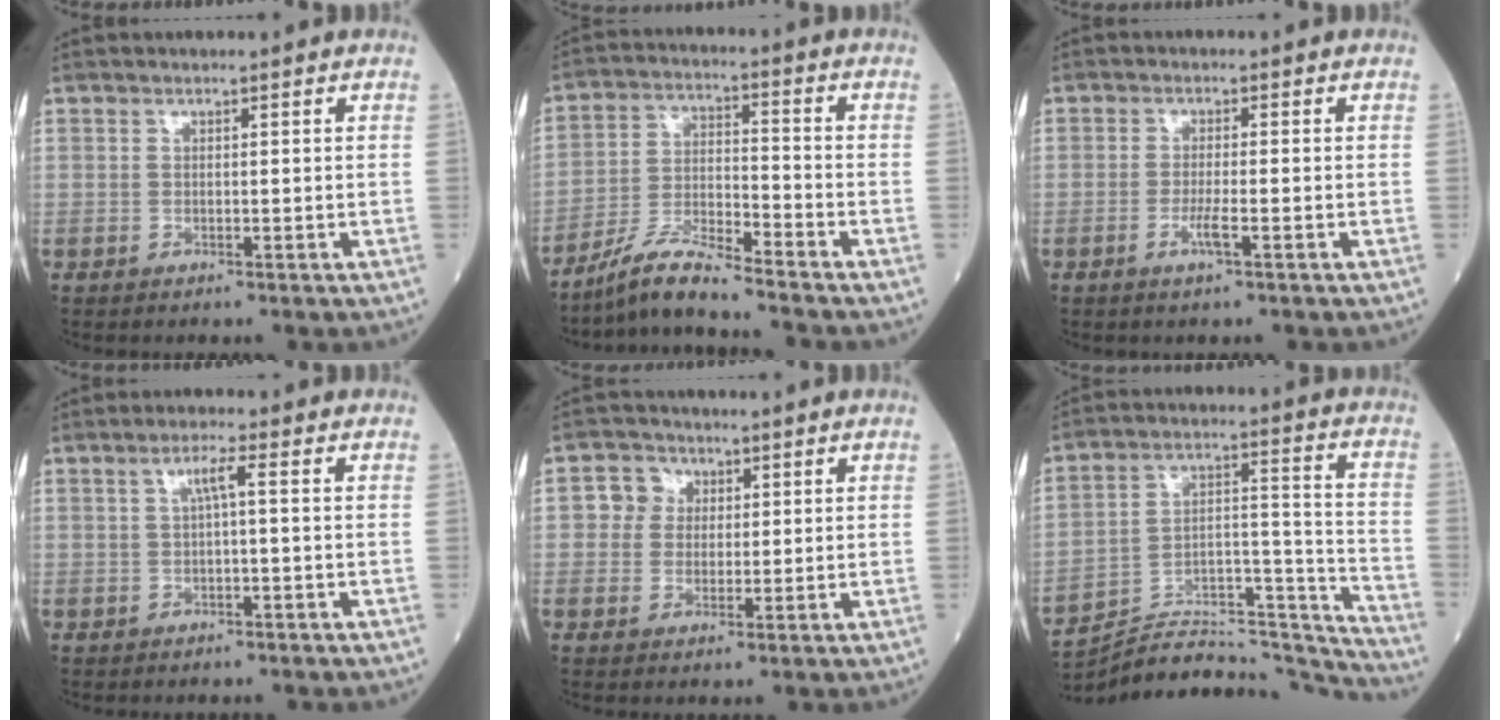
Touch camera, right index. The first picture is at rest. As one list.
[{"total": 7.5, "force": [-6.7, -0.4, 3.3], "torque": [-0.069, -0.012, -0.131]}, {"total": 2.8, "force": [-1.2, 0.0, 2.5], "torque": [-0.051, -0.004, -0.025]}, {"total": 2.5, "force": [0.3, 0.0, 2.5], "torque": [-0.046, 0.008, 0.006]}, {"total": 4.0, "force": [0.9, 3.7, 0.9], "torque": [-0.012, 0.014, 0.014]}, {"total": 22.2, "force": [-21.9, 1.8, 3.5], "torque": [-0.061, 0.050, -0.331]}]